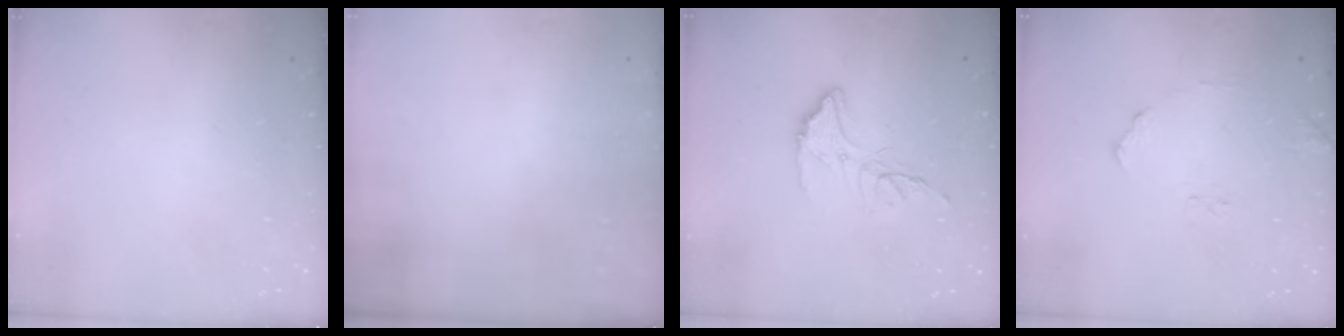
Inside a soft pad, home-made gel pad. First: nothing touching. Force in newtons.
{"total": 3.1, "press": 3.0, "slide": 1.0}
{"total": 12.8, "press": 12.7, "slide": 0.8}
{"total": 6.3, "press": 6.3, "slide": 0.2}